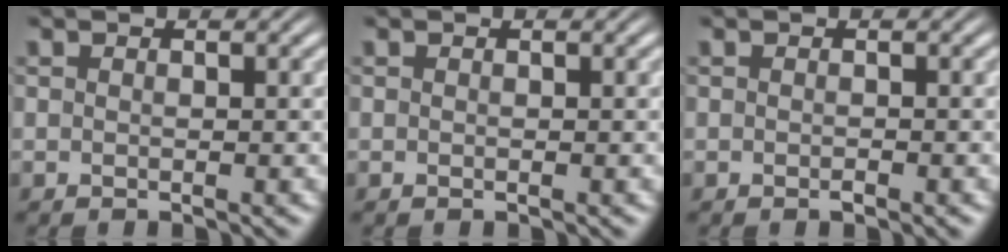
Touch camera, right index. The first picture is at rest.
{"total": 0.0}
{"total": 0.5, "force": [-0.5, 0.0, 0.3], "torque": [-0.004, -0.001, -0.008]}